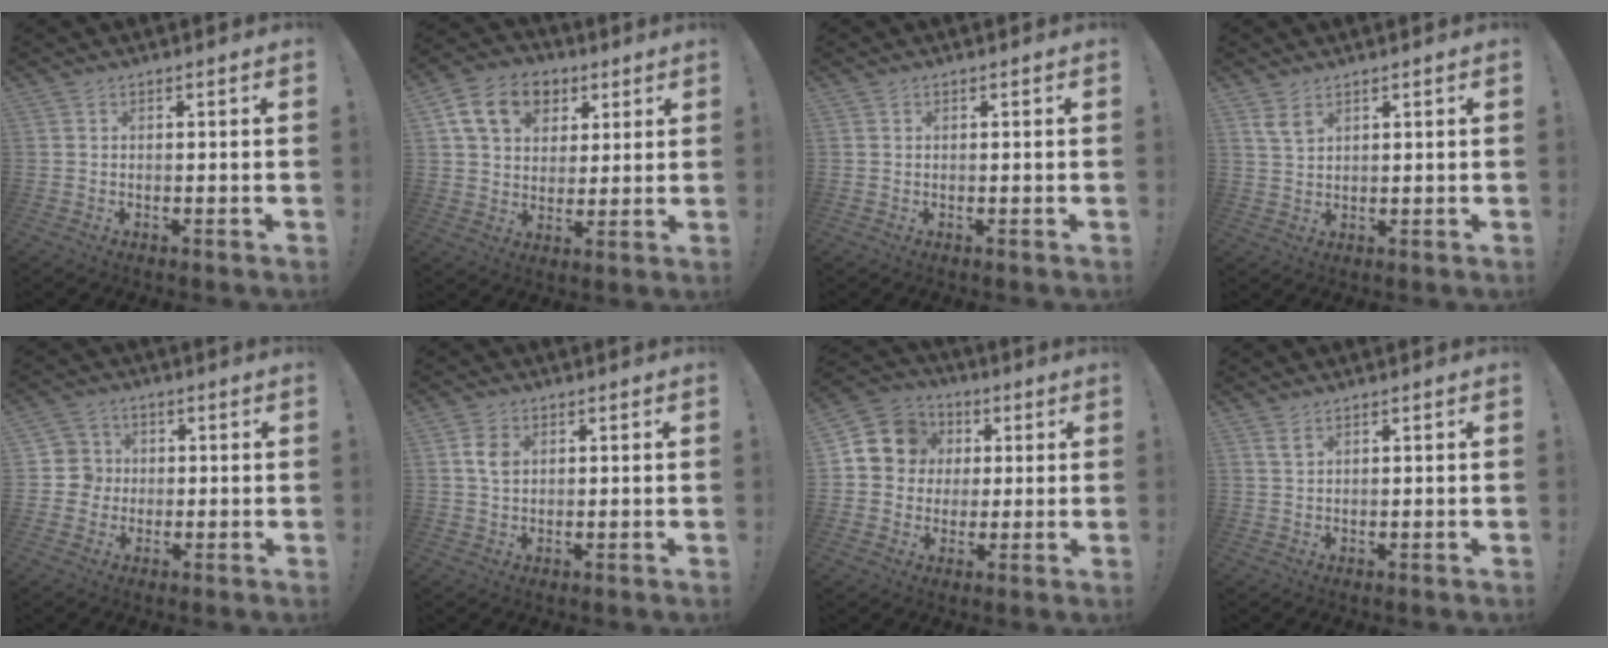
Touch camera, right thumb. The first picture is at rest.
{"total": 14.5, "force": [6.3, 10.9, 7.3], "torque": [-0.108, -0.020, 0.123]}
{"total": 0.0}
{"total": 3.9, "force": [2.7, 1.8, 2.2], "torque": [-0.039, -0.011, 0.050]}
{"total": 6.3, "force": [-0.1, 6.2, 0.8], "torque": [-0.022, 0.004, -0.001]}
{"total": 4.8, "force": [1.4, 3.3, 3.1], "torque": [-0.041, -0.001, 0.024]}
{"total": 10.9, "force": [2.4, 10.1, 3.3], "torque": [-0.046, 0.000, 0.054]}
{"total": 2.0, "force": [1.4, 0.6, 1.3], "torque": [-0.019, -0.003, 0.024]}